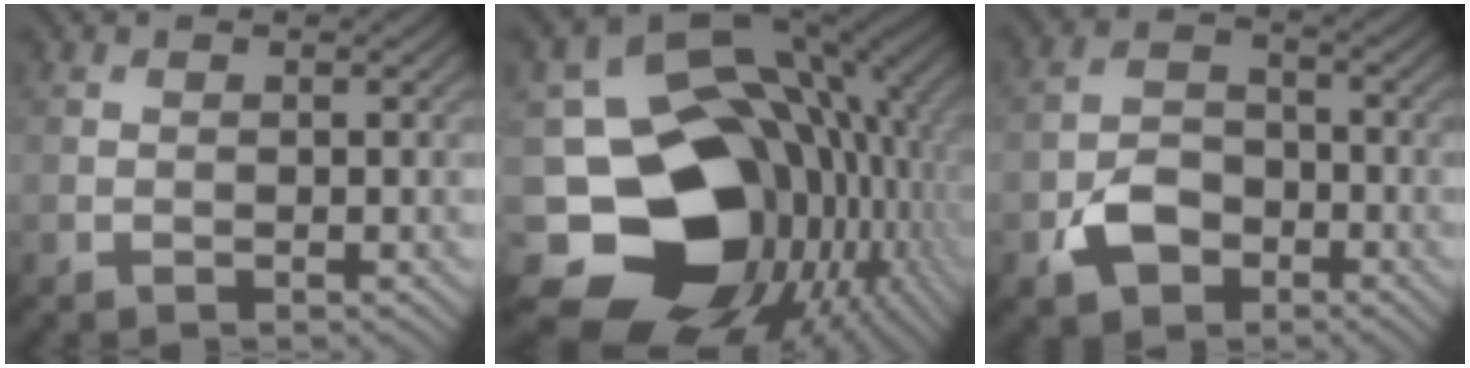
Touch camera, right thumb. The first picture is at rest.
{"total": 18.3, "force": [-3.9, 14.5, 10.5], "torque": [-0.196, -0.041, -0.055]}
{"total": 5.6, "force": [-2.9, 3.8, 2.9], "torque": [-0.059, -0.001, -0.062]}